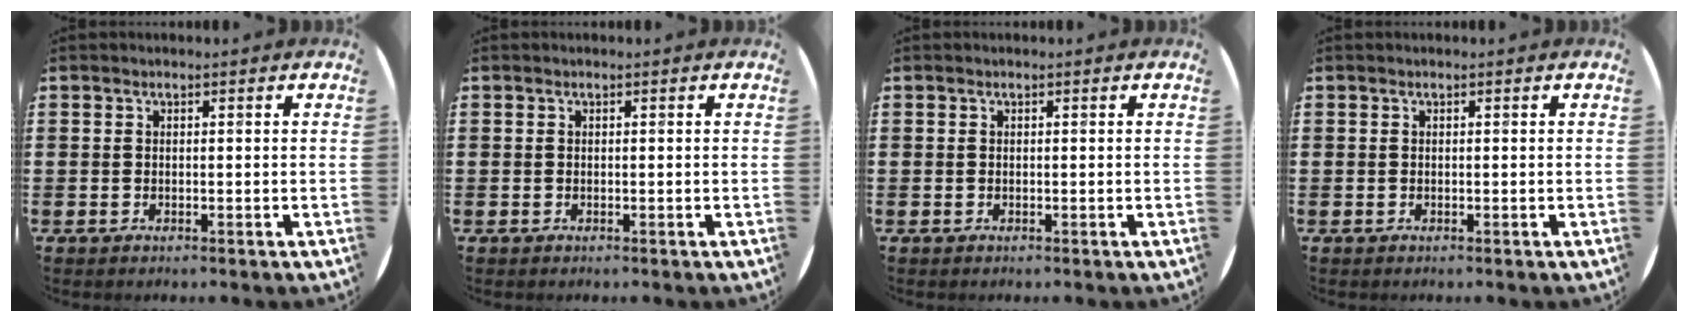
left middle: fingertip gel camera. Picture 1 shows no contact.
{"total": 0.0}
{"total": 0.0}
{"total": 0.0}